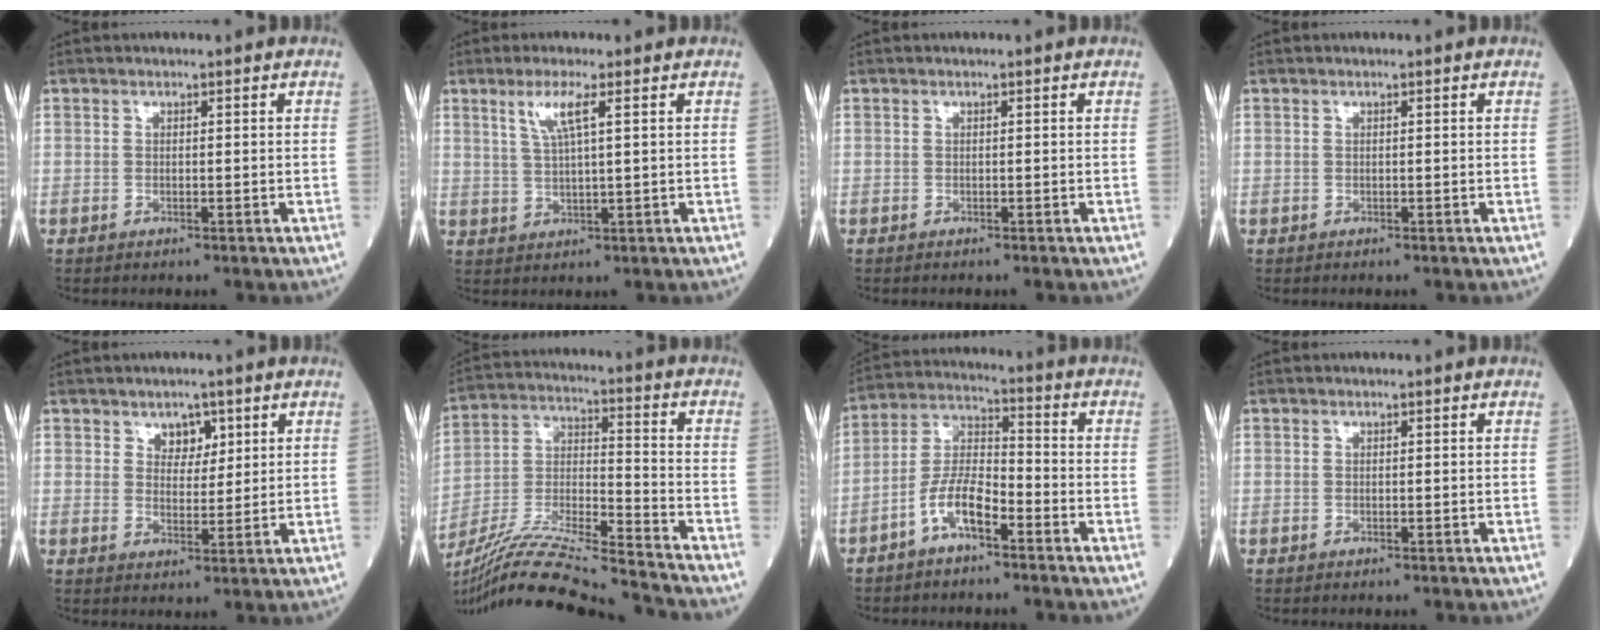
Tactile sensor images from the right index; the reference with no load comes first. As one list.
[{"total": 4.5, "force": [2.1, 0.0, 4.0], "torque": [-0.085, 0.002, 0.043]}, {"total": 0.0}, {"total": 0.0}, {"total": 3.6, "force": [2.0, 2.3, 1.9], "torque": [-0.022, 0.001, 0.034]}, {"total": 21.3, "force": [-19.3, -0.6, 9.1], "torque": [-0.202, -0.030, -0.338]}, {"total": 7.7, "force": [-4.3, 2.4, 5.9], "torque": [-0.129, 0.014, -0.085]}, {"total": 0.0}]